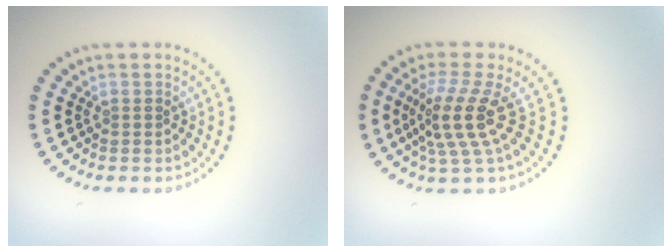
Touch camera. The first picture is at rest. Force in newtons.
{"total": 4.2, "press": 3.0, "slide": 2.9}